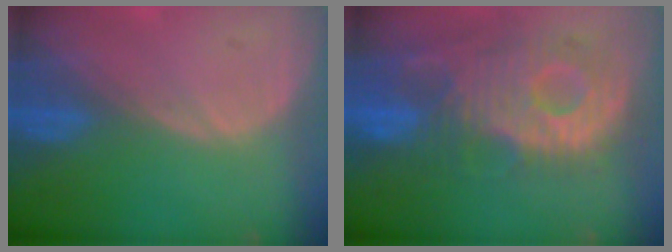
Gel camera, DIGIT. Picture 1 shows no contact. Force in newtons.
{"total": 11.8, "press": 10.6, "slide": 5.2}